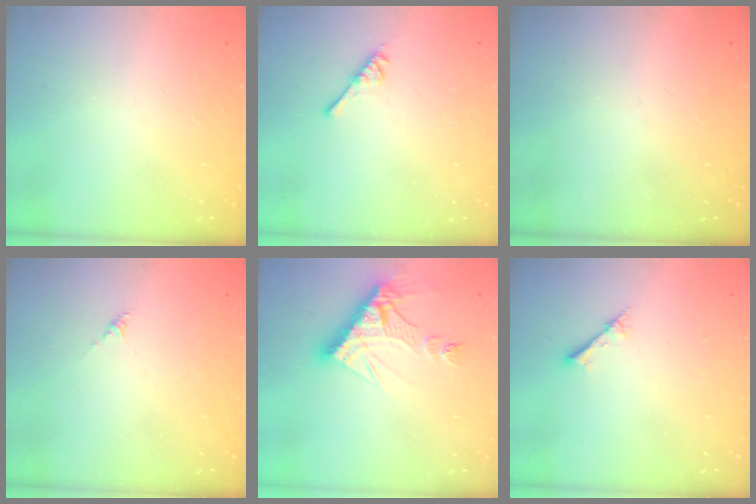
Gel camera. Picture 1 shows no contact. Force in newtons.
{"total": 5.0, "press": 4.9, "slide": 0.8}
{"total": 0.0}
{"total": 0.0}
{"total": 12.1, "press": 12.1, "slide": 1.2}
{"total": 2.4, "press": 2.4, "slide": 0.3}